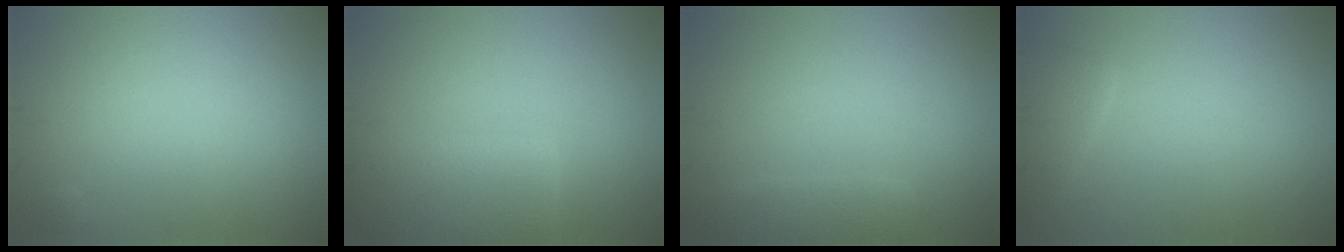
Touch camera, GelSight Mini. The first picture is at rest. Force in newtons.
{"total": 4.6, "press": 4.6, "slide": 0.2}
{"total": 2.2, "press": 2.2, "slide": 0.1}
{"total": 1.9, "press": 1.9, "slide": 0.2}